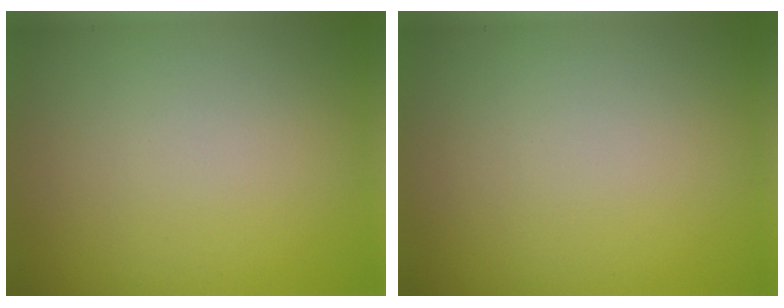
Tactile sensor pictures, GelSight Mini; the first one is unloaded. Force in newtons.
{"total": 0.0}